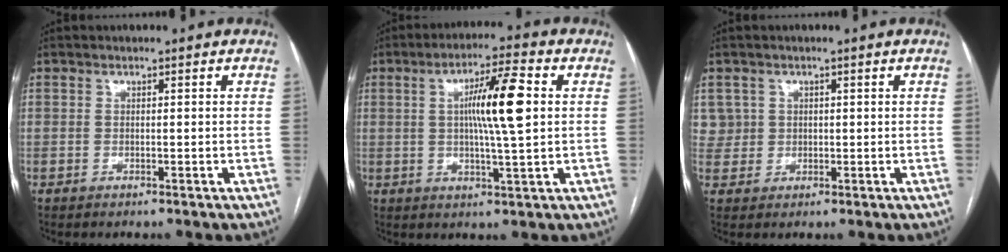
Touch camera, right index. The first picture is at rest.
{"total": 10.2, "force": [1.6, 0.3, 10.0], "torque": [-0.173, 0.005, 0.024]}
{"total": 3.3, "force": [1.2, 3.1, -0.3], "torque": [0.022, 0.009, 0.021]}